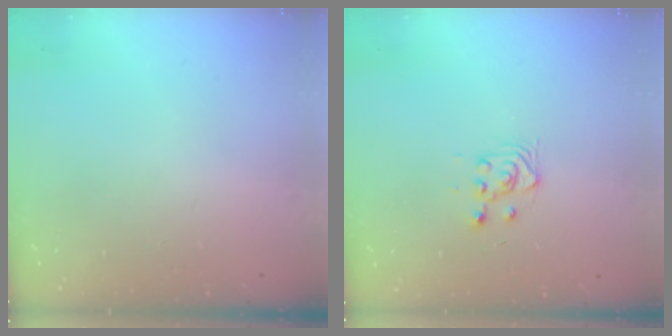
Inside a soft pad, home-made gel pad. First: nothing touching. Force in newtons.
{"total": 3.3, "press": 3.1, "slide": 1.1}